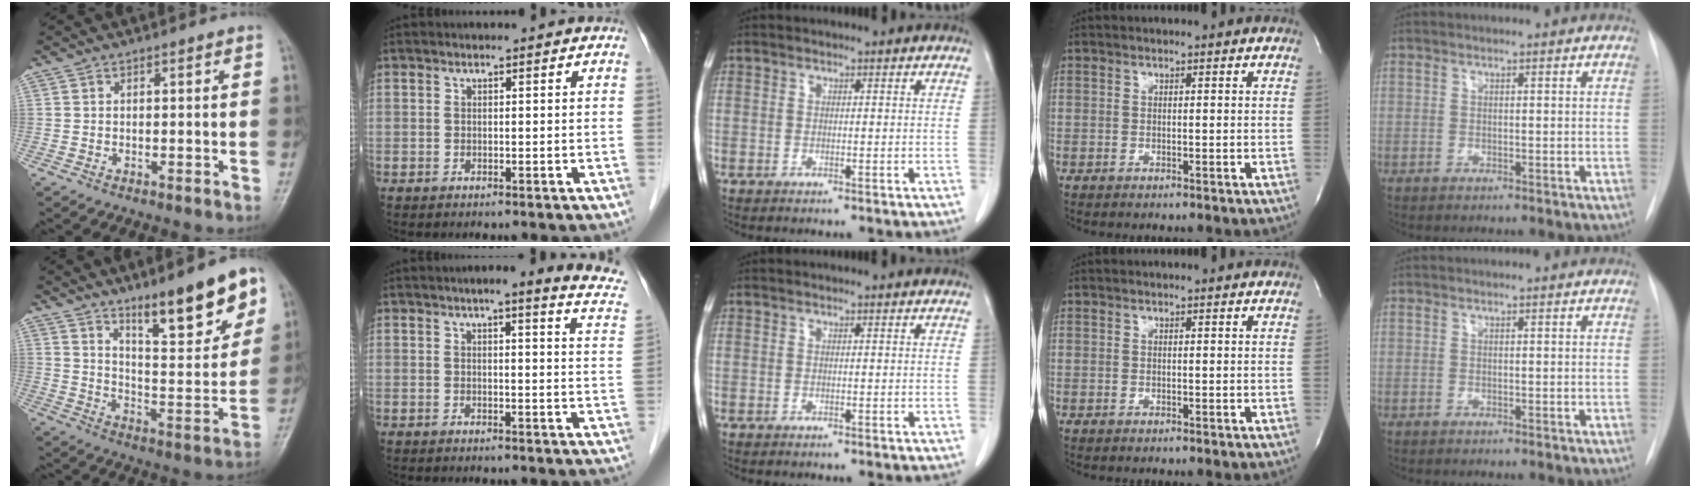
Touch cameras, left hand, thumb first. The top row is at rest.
{"thumb": {"total": 16.3, "force": [10.2, 4.2, 12.0], "torque": [-0.144, -0.061, 0.166]}, "index": {"total": 12.3, "force": [10.2, 1.2, 6.9], "torque": [-0.069, -0.015, 0.093]}}